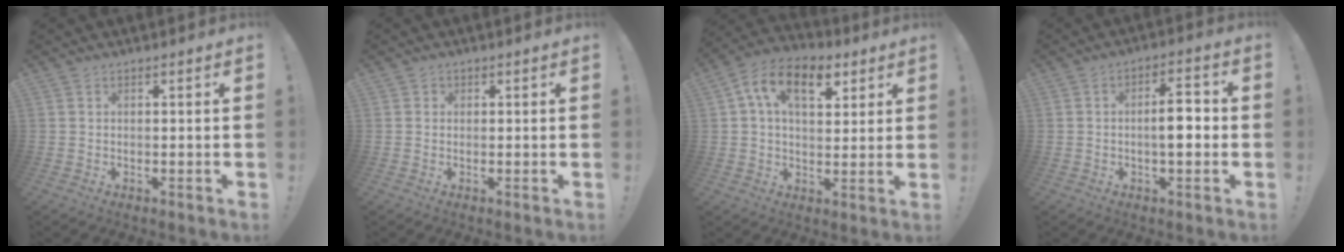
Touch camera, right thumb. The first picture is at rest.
{"total": 0.9, "force": [0.3, 0.8, 0.1], "torque": [0.005, -0.001, 0.004]}
{"total": 13.6, "force": [5.3, 7.9, 9.6], "torque": [-0.143, -0.008, 0.095]}
{"total": 7.7, "force": [-1.0, 2.8, 7.2], "torque": [-0.099, 0.008, -0.023]}